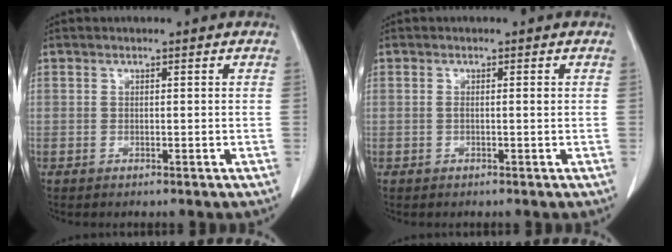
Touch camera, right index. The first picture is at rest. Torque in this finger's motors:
{"motor_torque": [0.05, -0.05, 0.05, -0.01]}